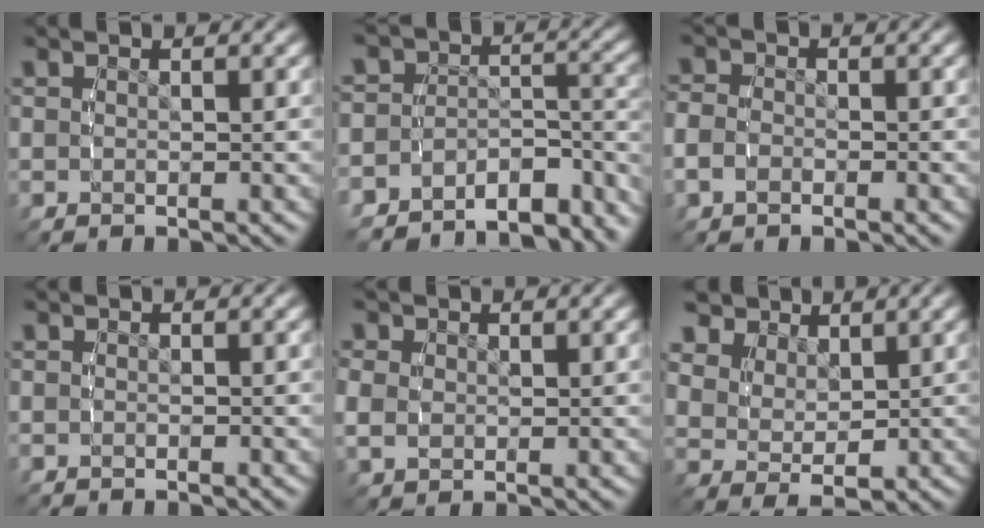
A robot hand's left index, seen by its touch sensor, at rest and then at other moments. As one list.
[{"total": 12.5, "force": [-9.9, 6.2, 4.4], "torque": [-0.054, -0.025, -0.153]}, {"total": 2.1, "force": [-0.9, 1.6, 0.9], "torque": [-0.026, -0.010, -0.014]}, {"total": 0.0}, {"total": 2.9, "force": [0.5, 2.5, 1.3], "torque": [-0.033, -0.010, 0.016]}, {"total": 5.7, "force": [2.7, 3.5, 3.7], "torque": [-0.069, -0.016, 0.057]}]